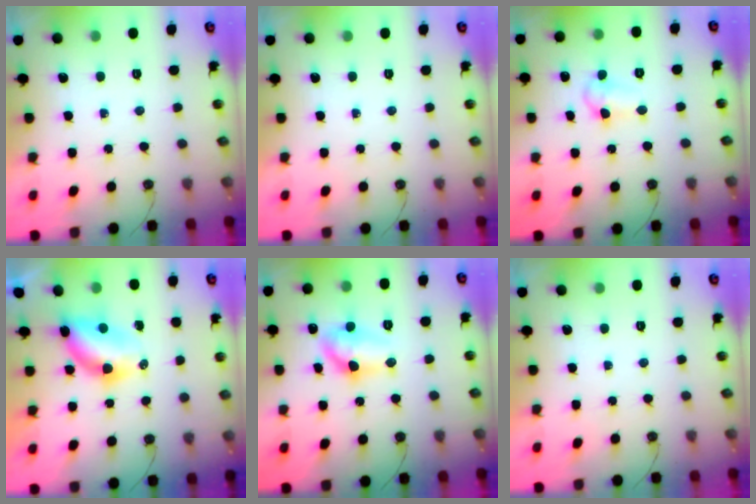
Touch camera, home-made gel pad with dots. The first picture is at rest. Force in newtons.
{"total": 0.0}
{"total": 6.0, "press": 4.8, "slide": 3.6}
{"total": 6.7, "press": 6.5, "slide": 1.9}
{"total": 10.1, "press": 10.1, "slide": 1.2}
{"total": 0.0}